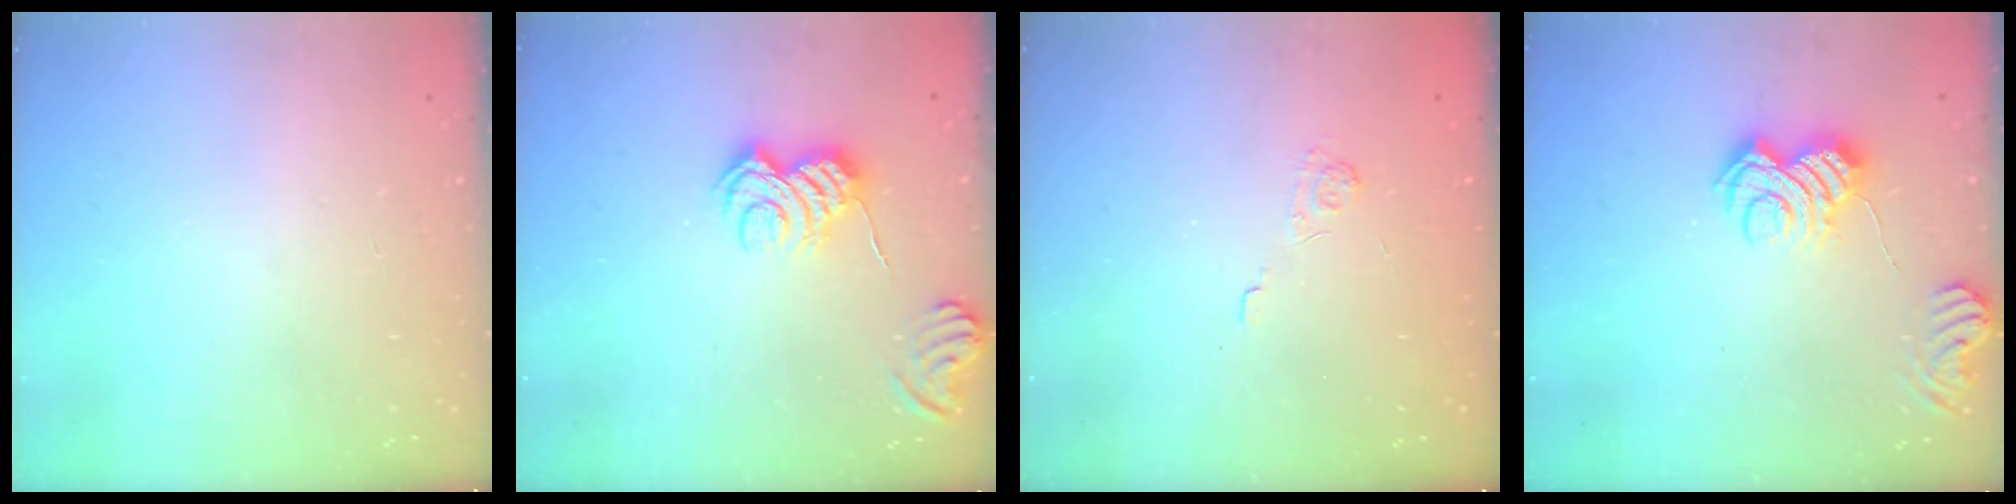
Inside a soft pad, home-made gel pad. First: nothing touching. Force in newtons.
{"total": 6.1, "press": 6.1, "slide": 0.3}
{"total": 2.0, "press": 1.4, "slide": 1.4}
{"total": 7.5, "press": 7.5, "slide": 0.4}